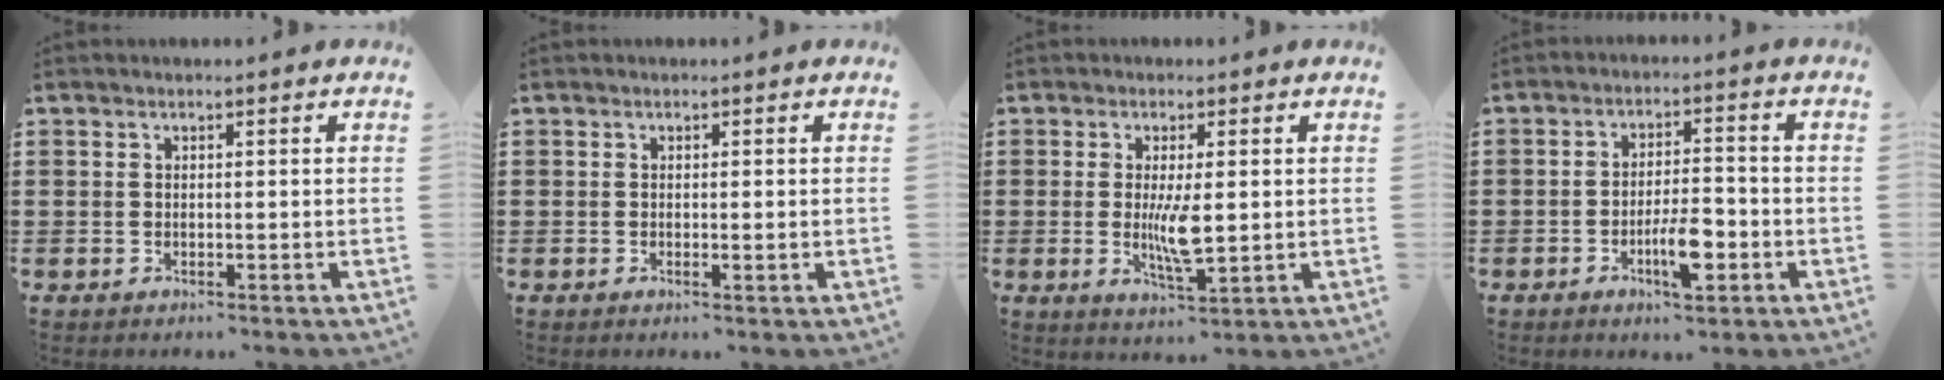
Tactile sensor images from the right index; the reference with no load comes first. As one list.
[{"total": 0.6, "force": [0.0, 0.0, 0.6], "torque": [-0.011, -0.004, -0.001]}, {"total": 5.8, "force": [-0.2, 1.6, 5.6], "torque": [-0.114, -0.006, -0.009]}, {"total": 6.7, "force": [-2.7, 2.3, 5.7], "torque": [-0.104, 0.001, -0.046]}]